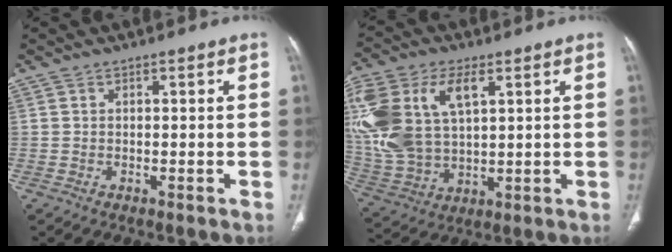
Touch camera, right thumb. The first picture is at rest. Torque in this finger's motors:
{"motor_torque": [1.66, 1.77, 1.49, 0.95, 0.68]}